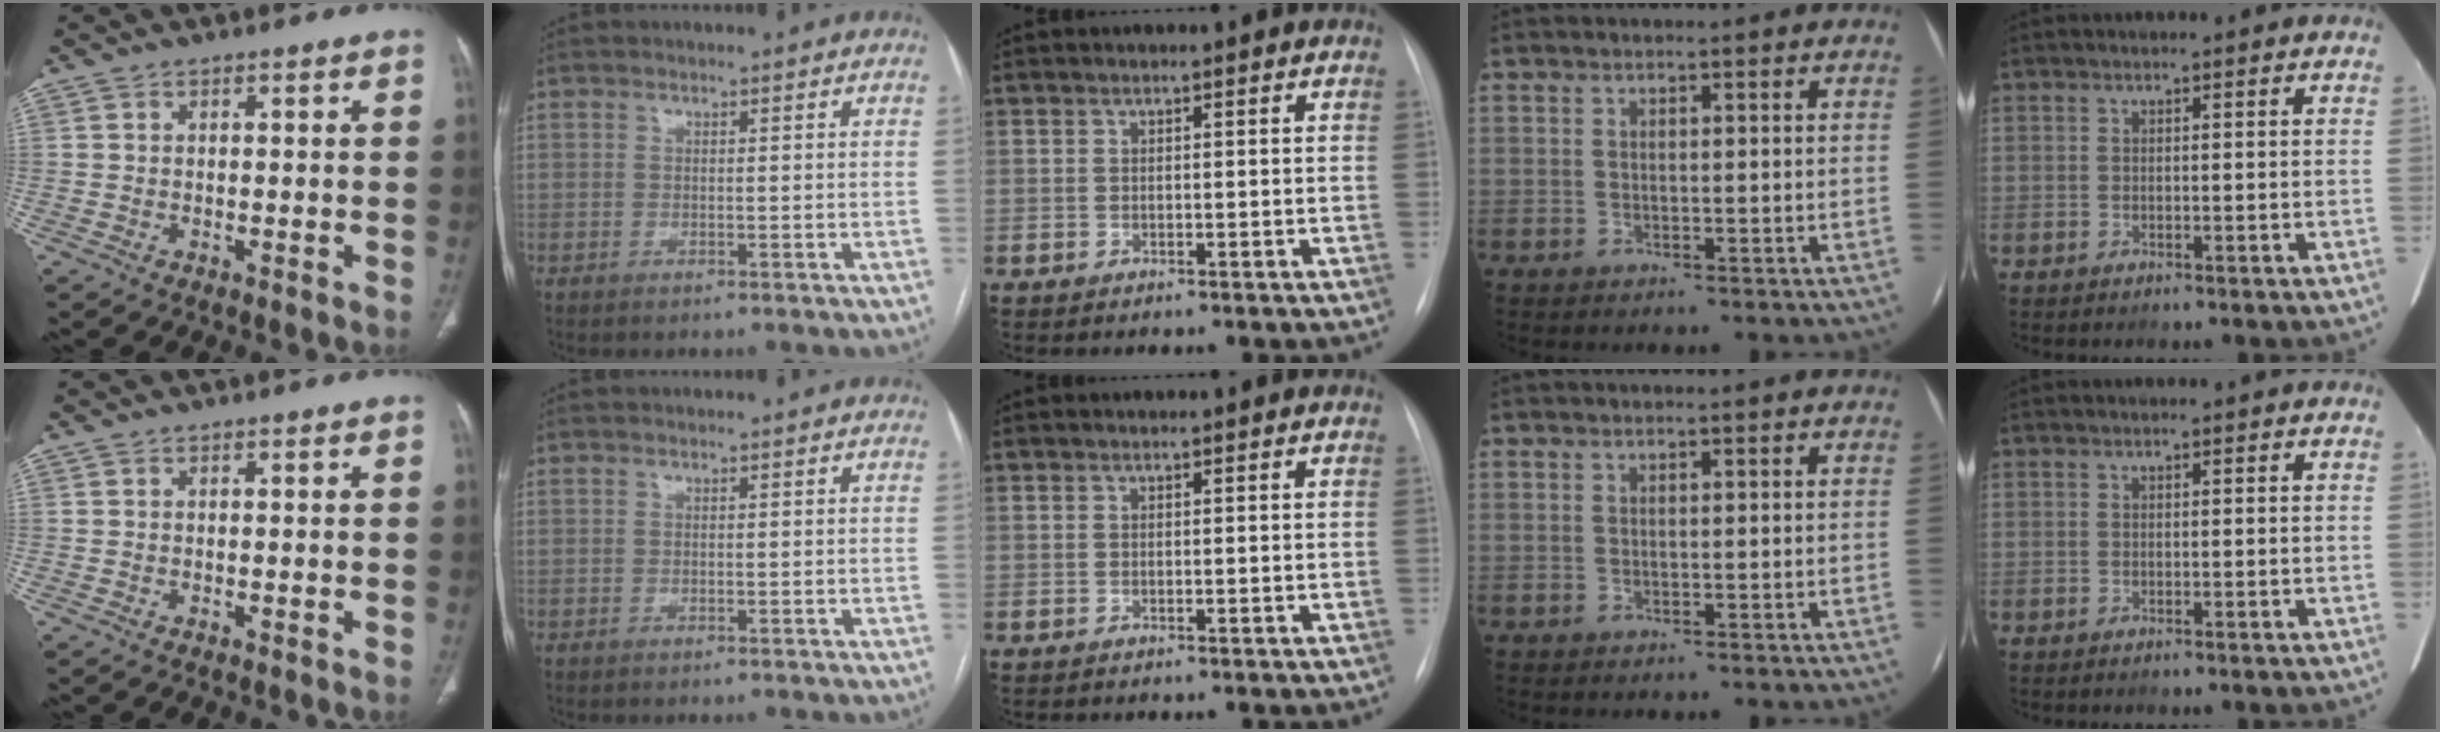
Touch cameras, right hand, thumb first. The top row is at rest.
{}